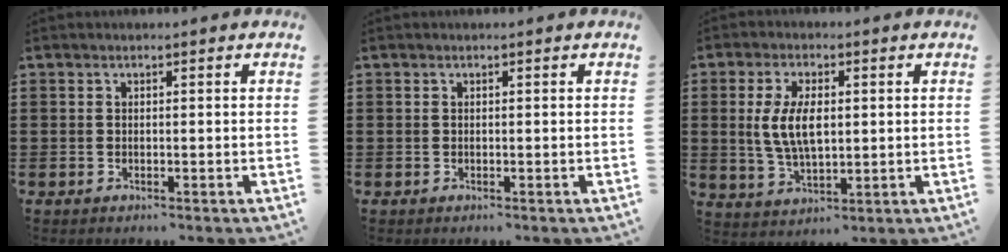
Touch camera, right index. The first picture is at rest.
{"total": 0.0}
{"total": 7.3, "force": [0.6, 3.6, 6.3], "torque": [-0.137, 0.007, 0.006]}